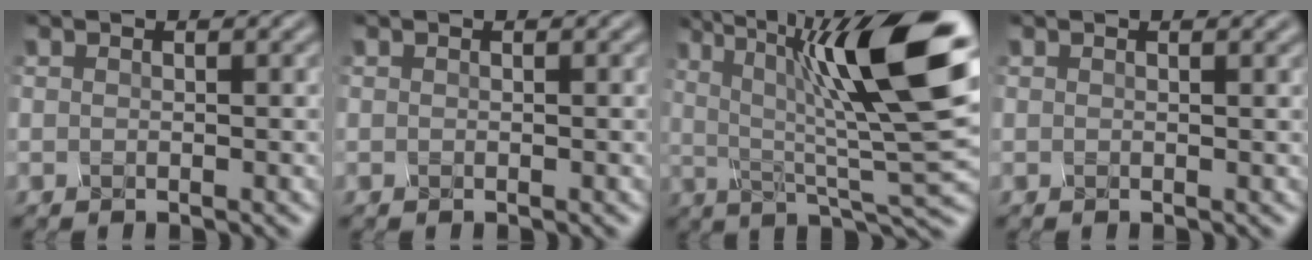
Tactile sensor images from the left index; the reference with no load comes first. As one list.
[{"total": 0.0}, {"total": 11.9, "force": [3.3, 2.0, 11.2], "torque": [-0.171, 0.010, 0.071]}, {"total": 1.5, "force": [0.6, 0.5, 1.2], "torque": [-0.011, 0.016, 0.004]}]